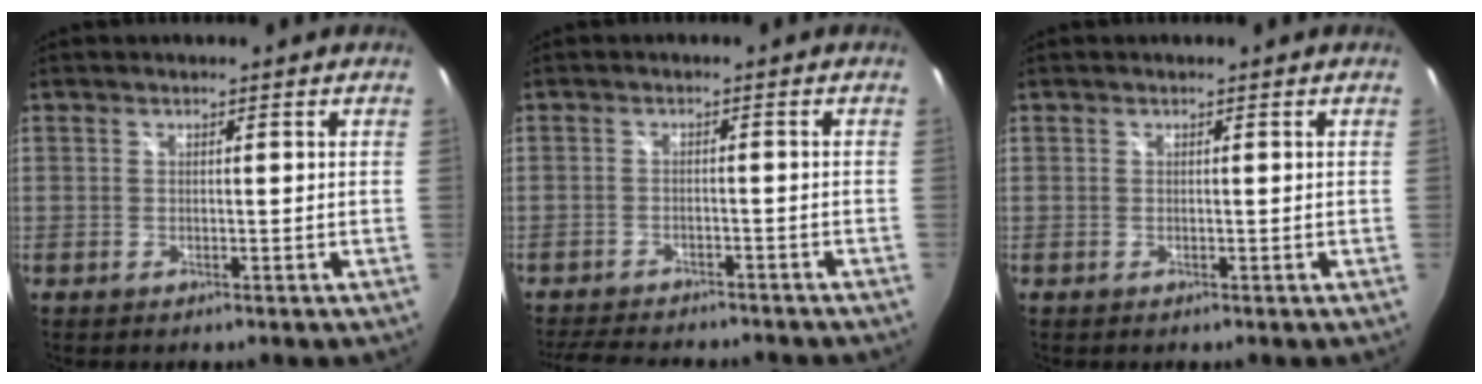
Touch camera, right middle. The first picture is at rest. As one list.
[{"total": 11.0, "force": [-9.8, 2.8, 4.3], "torque": [-0.099, -0.015, -0.143]}, {"total": 0.0}]